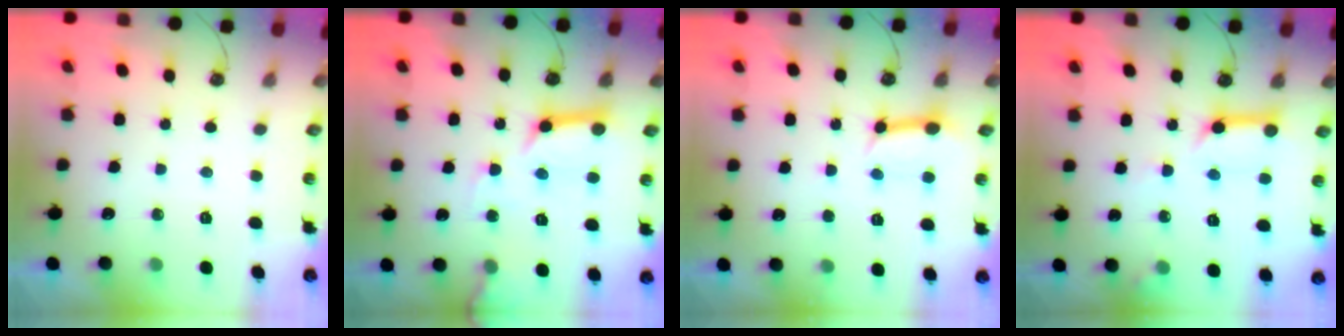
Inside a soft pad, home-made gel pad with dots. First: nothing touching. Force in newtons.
{"total": 15.1, "press": 15.0, "slide": 1.9}
{"total": 11.0, "press": 10.9, "slide": 1.1}
{"total": 12.5, "press": 12.5, "slide": 1.2}